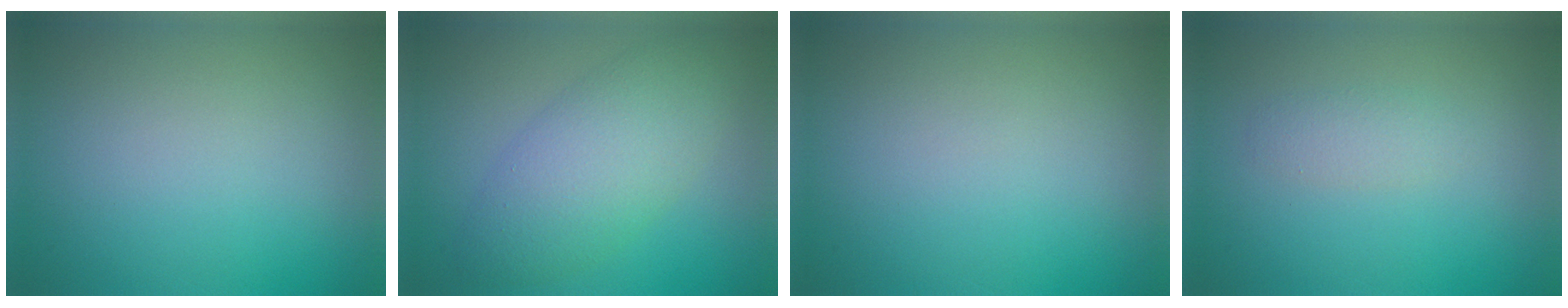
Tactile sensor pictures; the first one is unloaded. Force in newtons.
{"total": 5.7, "press": 5.7, "slide": 0.1}
{"total": 0.0}
{"total": 1.4, "press": 1.4, "slide": 0.1}